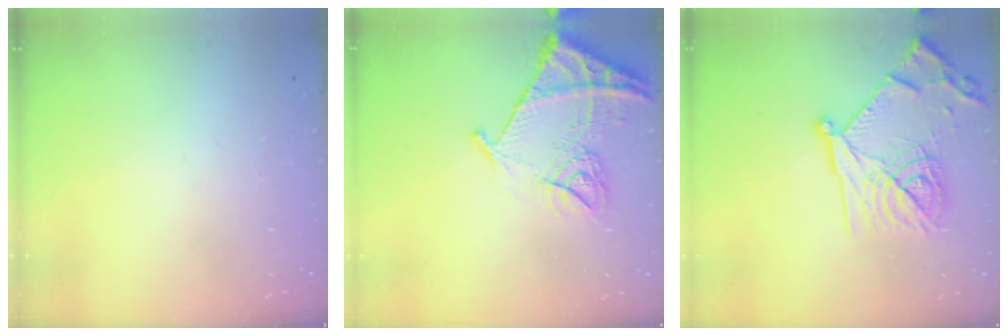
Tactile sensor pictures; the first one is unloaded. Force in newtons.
{"total": 13.6, "press": 13.6, "slide": 1.5}
{"total": 21.2, "press": 21.2, "slide": 1.8}